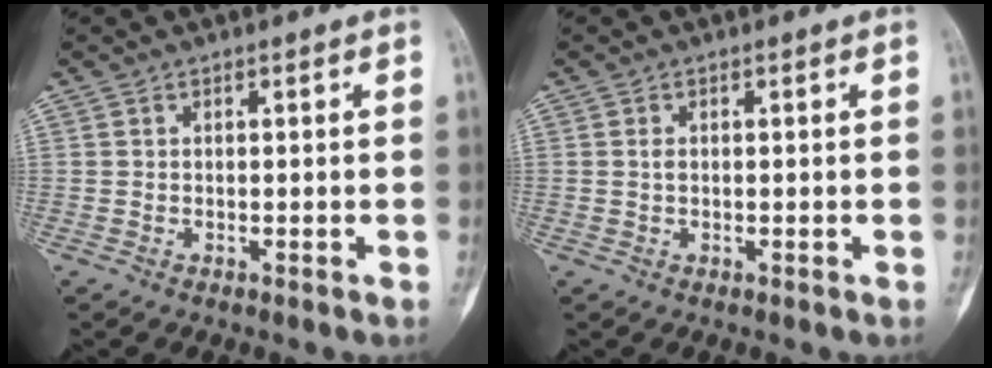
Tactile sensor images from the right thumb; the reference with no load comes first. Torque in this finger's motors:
{"motor_torque": [-0.05, 0.36, 0.21, 0.01, 0.06]}